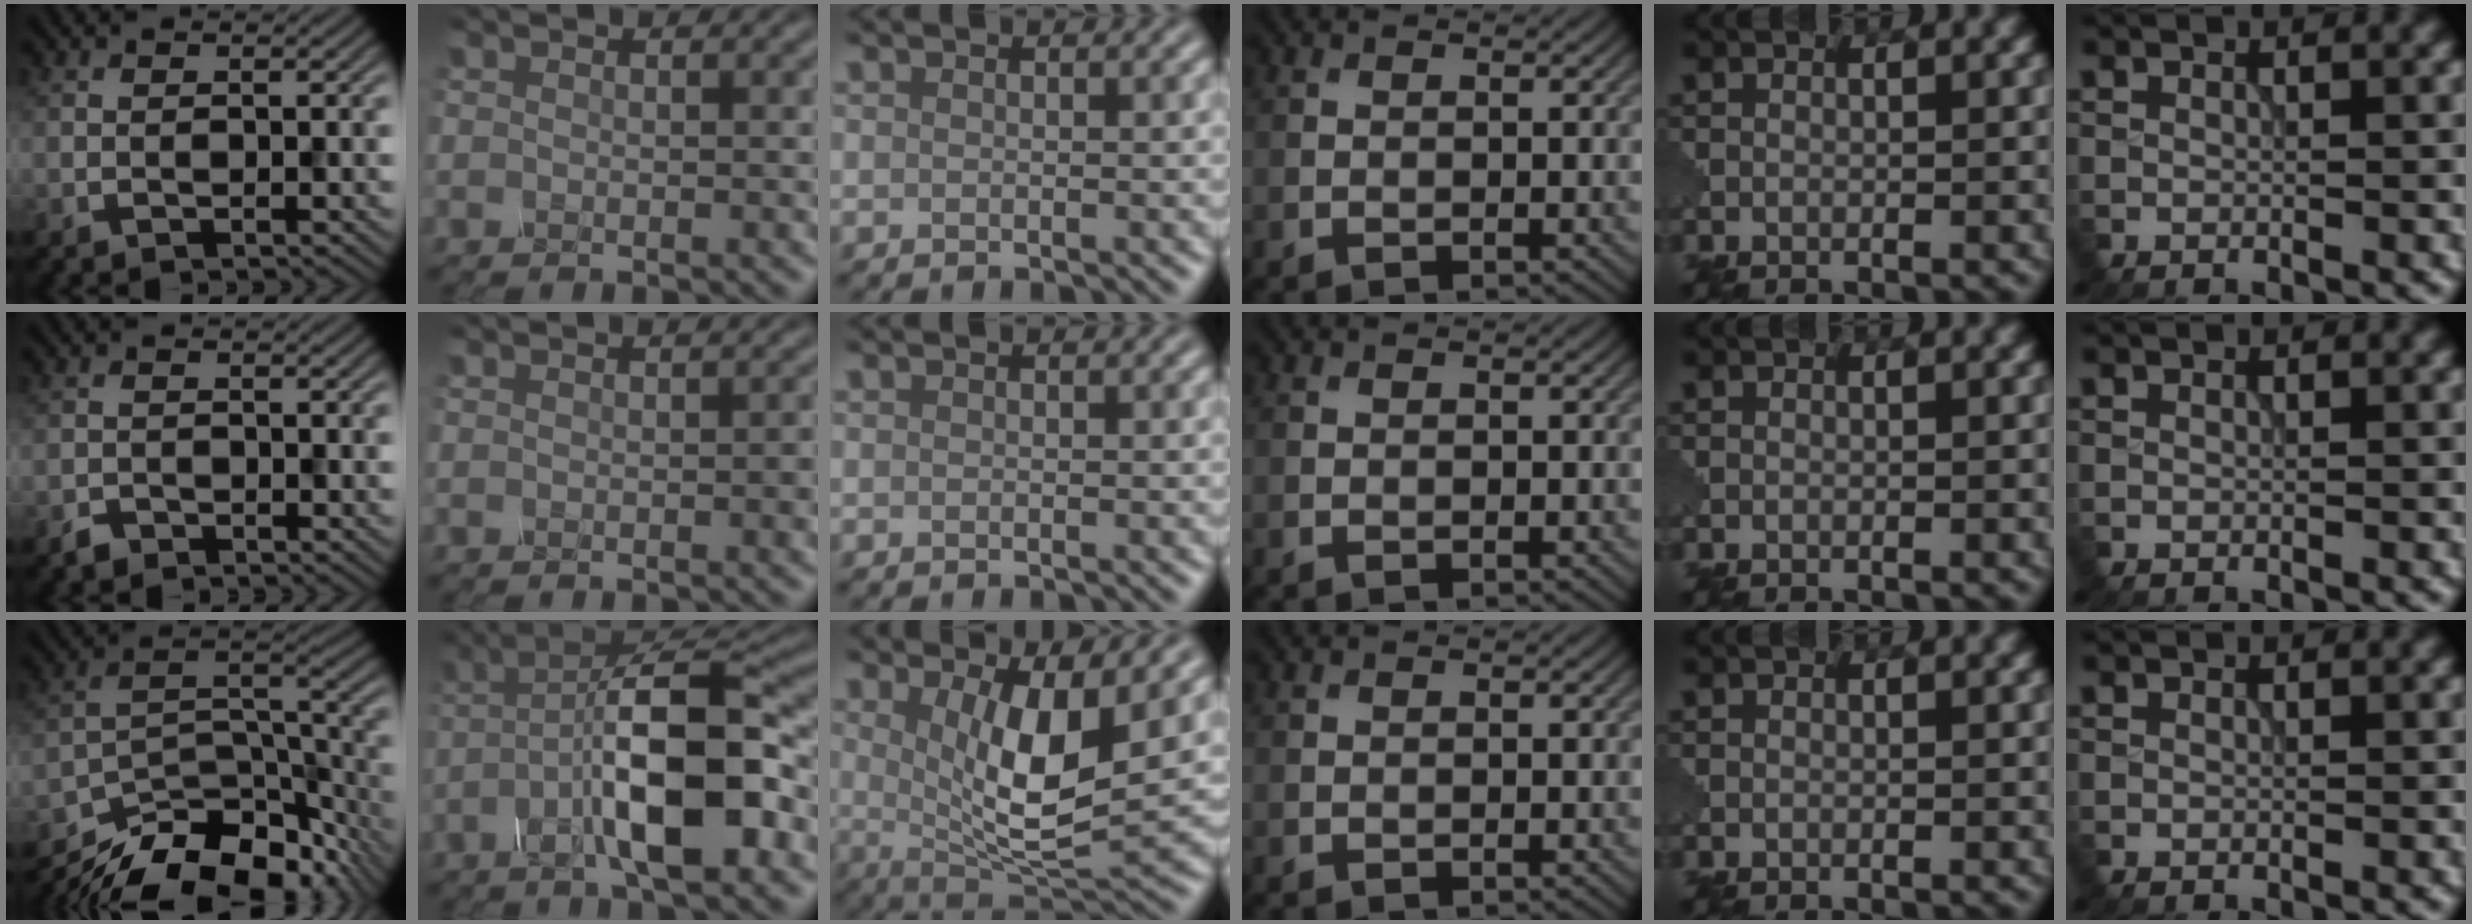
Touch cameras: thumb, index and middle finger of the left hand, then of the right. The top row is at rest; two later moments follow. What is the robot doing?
{"motion": "disassemble", "object": "glue stick"}